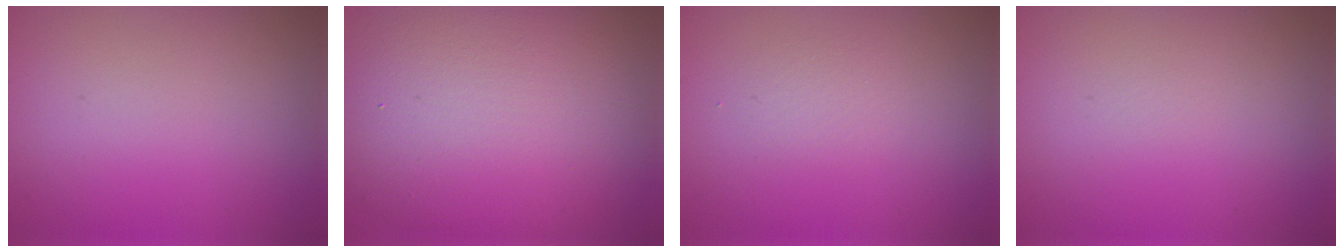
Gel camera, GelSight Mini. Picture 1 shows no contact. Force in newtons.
{"total": 13.4, "press": 13.4, "slide": 0.9}
{"total": 1.1, "press": 1.1, "slide": 0.0}
{"total": 0.0}